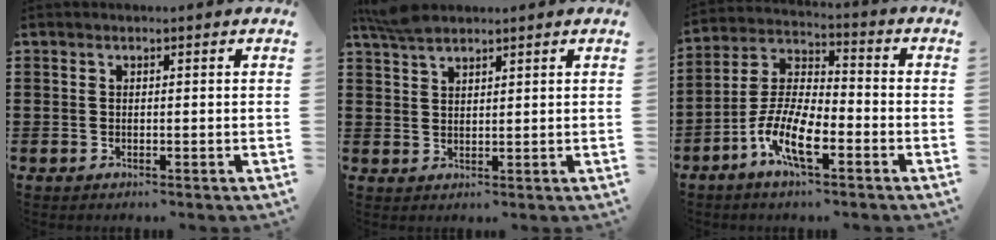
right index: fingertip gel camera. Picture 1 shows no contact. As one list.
[{"total": 3.9, "force": [3.2, 1.2, 1.8], "torque": [-0.043, 0.001, 0.061]}, {"total": 9.3, "force": [-5.0, 3.3, 7.2], "torque": [-0.178, -0.009, -0.101]}]